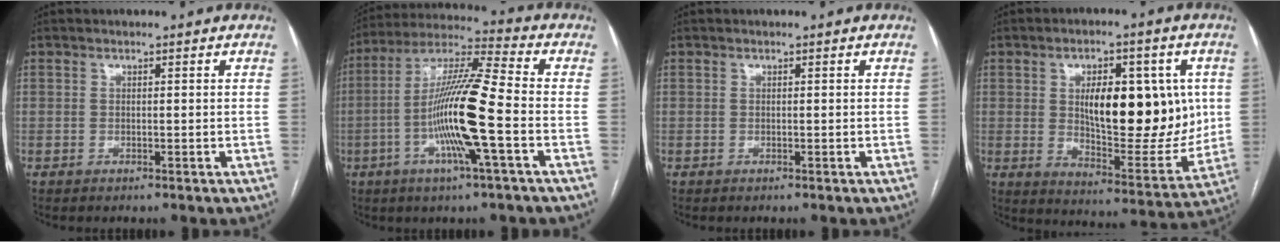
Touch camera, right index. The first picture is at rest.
{"total": 14.9, "force": [-3.5, 0.0, 14.5], "torque": [-0.279, 0.001, -0.073]}
{"total": 0.0}
{"total": 17.1, "force": [2.7, 7.0, 15.4], "torque": [-0.218, 0.001, 0.054]}